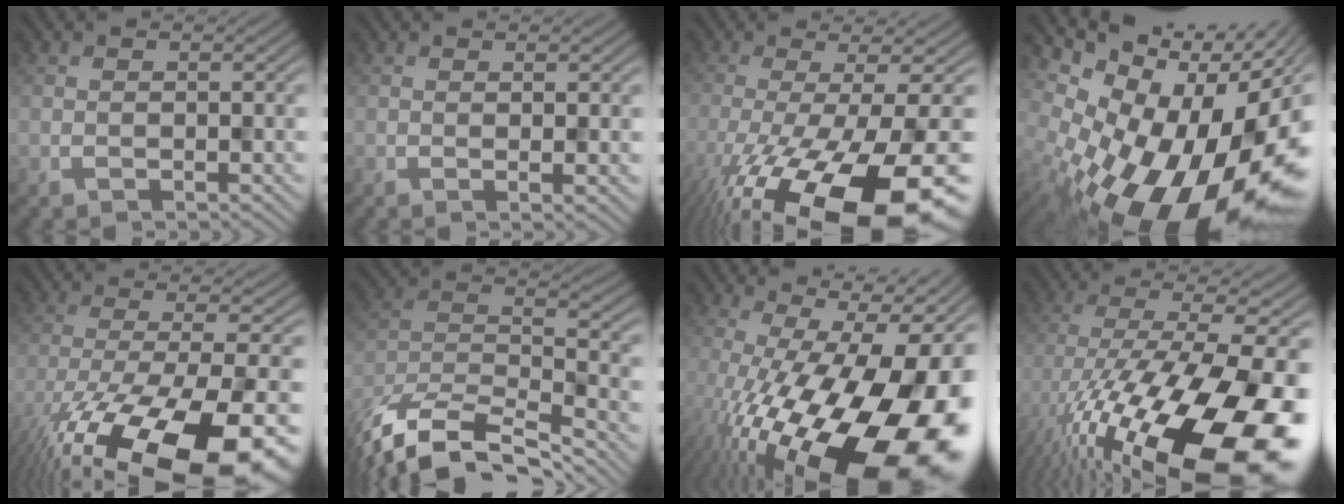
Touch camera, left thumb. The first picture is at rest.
{"total": 1.4, "force": [0.3, 0.3, 1.3], "torque": [-0.014, 0.005, 0.010]}
{"total": 17.9, "force": [-8.7, 4.7, 15.0], "torque": [-0.228, -0.036, -0.121]}
{"total": 20.0, "force": [-6.2, 12.0, 14.8], "torque": [-0.228, -0.028, -0.086]}
{"total": 18.0, "force": [-11.7, 5.5, 12.6], "torque": [-0.210, -0.043, -0.162]}
{"total": 12.8, "force": [-11.3, 3.4, 4.9], "torque": [-0.108, -0.004, -0.201]}
{"total": 20.2, "force": [-6.6, 8.3, 17.2], "torque": [-0.238, -0.024, -0.092]}
{"total": 19.4, "force": [-10.2, 6.2, 15.3], "torque": [-0.264, -0.034, -0.145]}